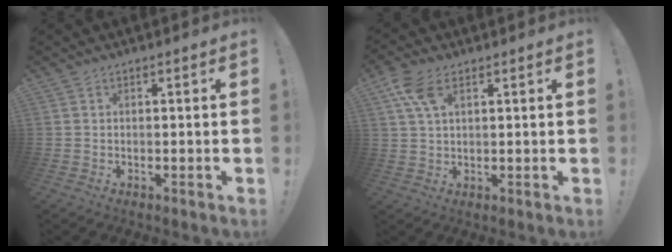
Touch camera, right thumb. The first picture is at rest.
{"total": 7.8, "force": [3.8, 4.1, 5.5], "torque": [-0.114, -0.004, 0.074]}